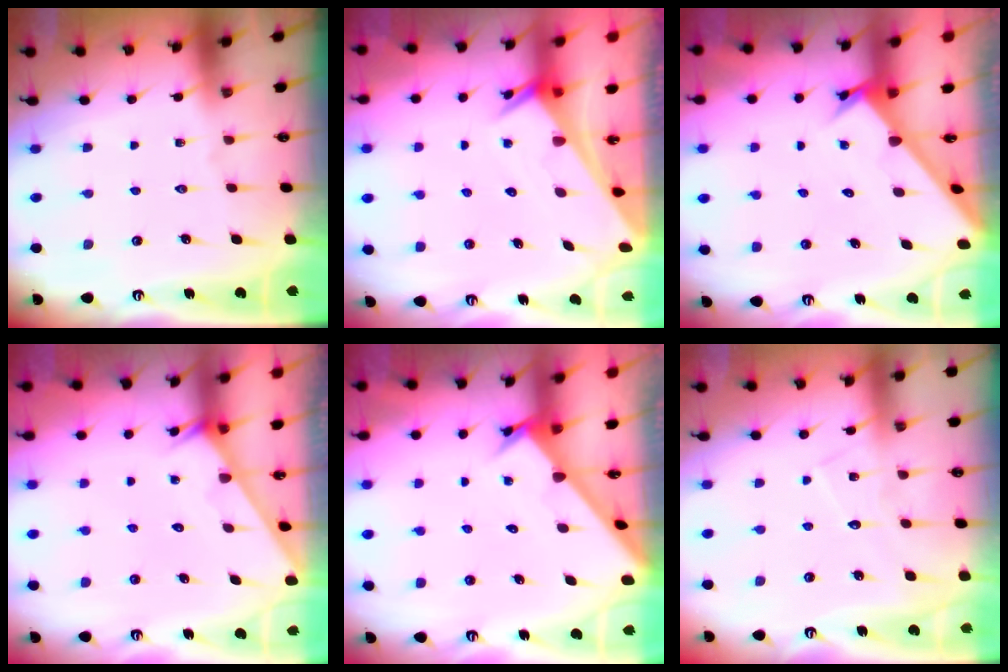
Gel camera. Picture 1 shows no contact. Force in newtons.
{"total": 2.5, "press": 2.5, "slide": 0.1}
{"total": 2.4, "press": 2.4, "slide": 0.1}
{"total": 1.8, "press": 1.8, "slide": 0.1}
{"total": 2.4, "press": 2.4, "slide": 0.1}
{"total": 6.0, "press": 5.9, "slide": 0.5}